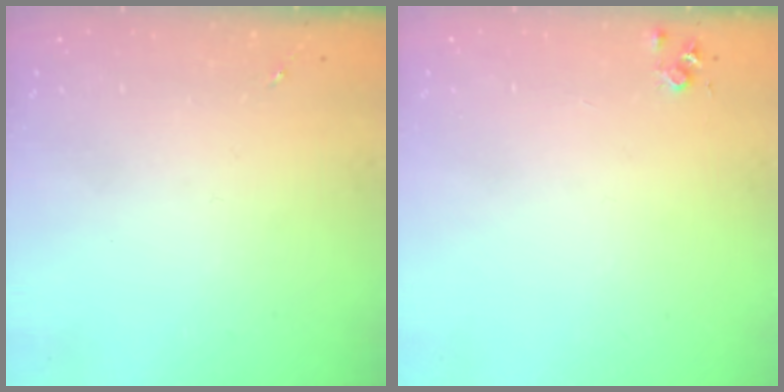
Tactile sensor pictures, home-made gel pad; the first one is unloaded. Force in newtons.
{"total": 4.4, "press": 4.4, "slide": 0.5}